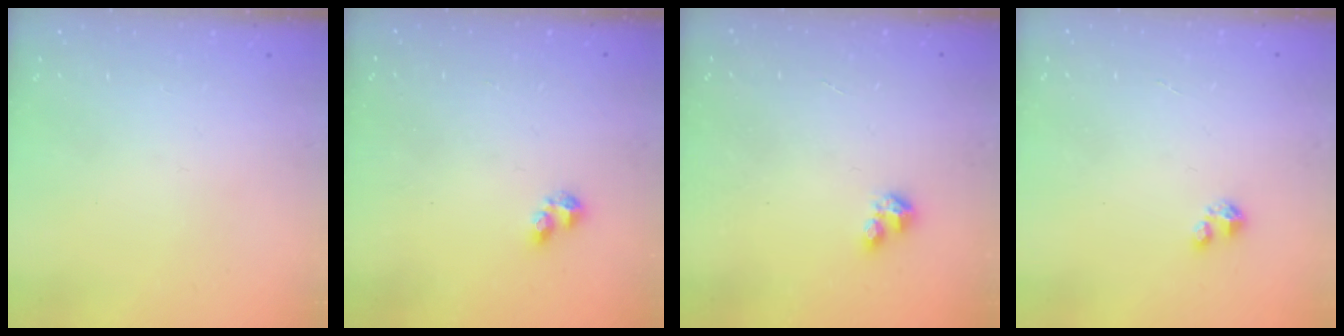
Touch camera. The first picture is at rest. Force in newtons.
{"total": 2.4, "press": 2.3, "slide": 0.6}
{"total": 1.8, "press": 1.7, "slide": 0.3}
{"total": 3.0, "press": 3.0, "slide": 0.3}